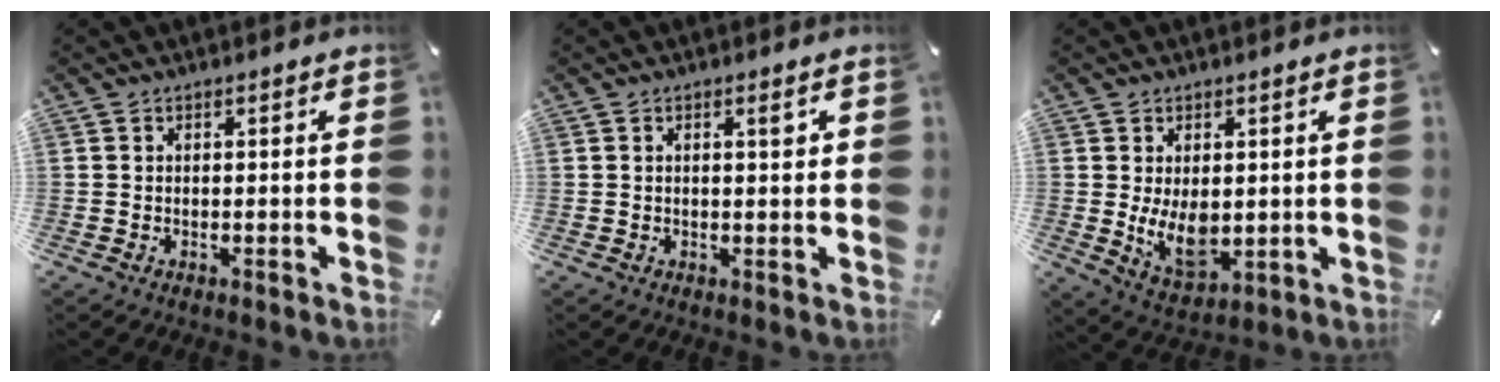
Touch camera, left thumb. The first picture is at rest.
{"total": 2.0, "force": [0.7, 0.5, 1.8], "torque": [-0.029, 0.000, 0.008]}
{"total": 9.5, "force": [0.1, 6.2, 7.2], "torque": [-0.131, -0.011, 0.006]}